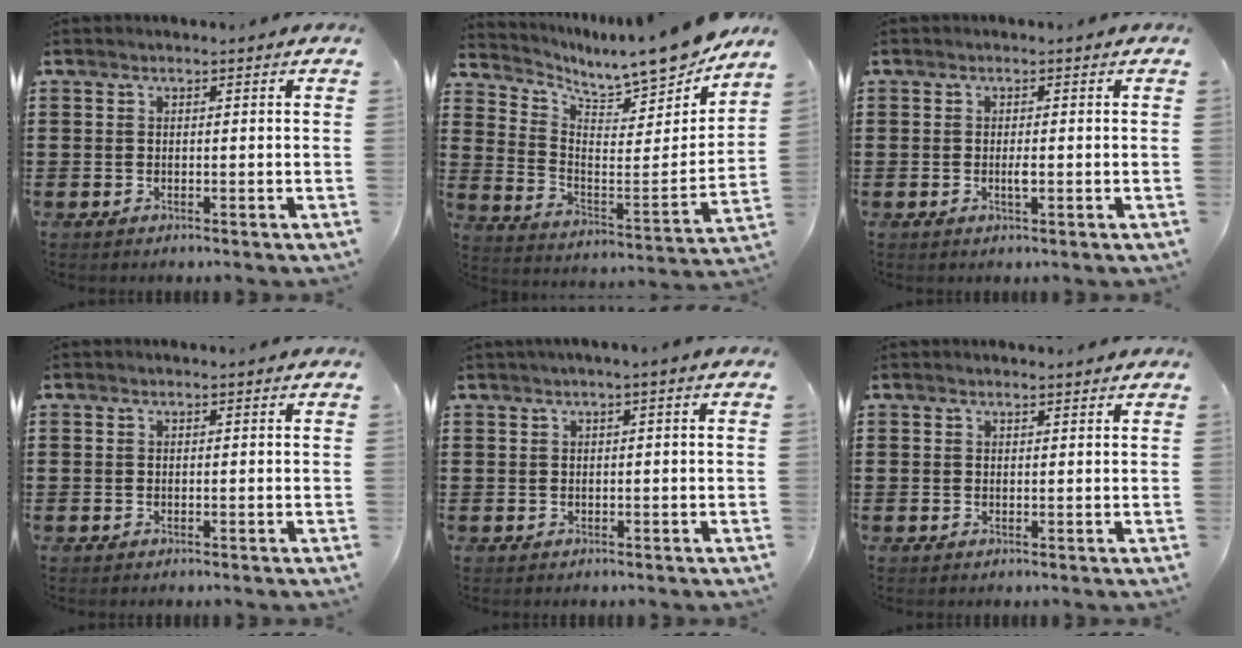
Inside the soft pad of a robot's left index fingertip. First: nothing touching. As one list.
[{"total": 9.2, "force": [8.5, 1.0, 3.4], "torque": [-0.075, -0.080, 0.137]}, {"total": 1.3, "force": [-0.3, 0.2, 1.3], "torque": [-0.032, -0.005, -0.008]}, {"total": 0.0}, {"total": 1.1, "force": [0.1, -0.1, 1.1], "torque": [-0.015, -0.005, 0.003]}, {"total": 0.8, "force": [0.7, 0.1, 0.2], "torque": [-0.006, 0.000, 0.014]}]